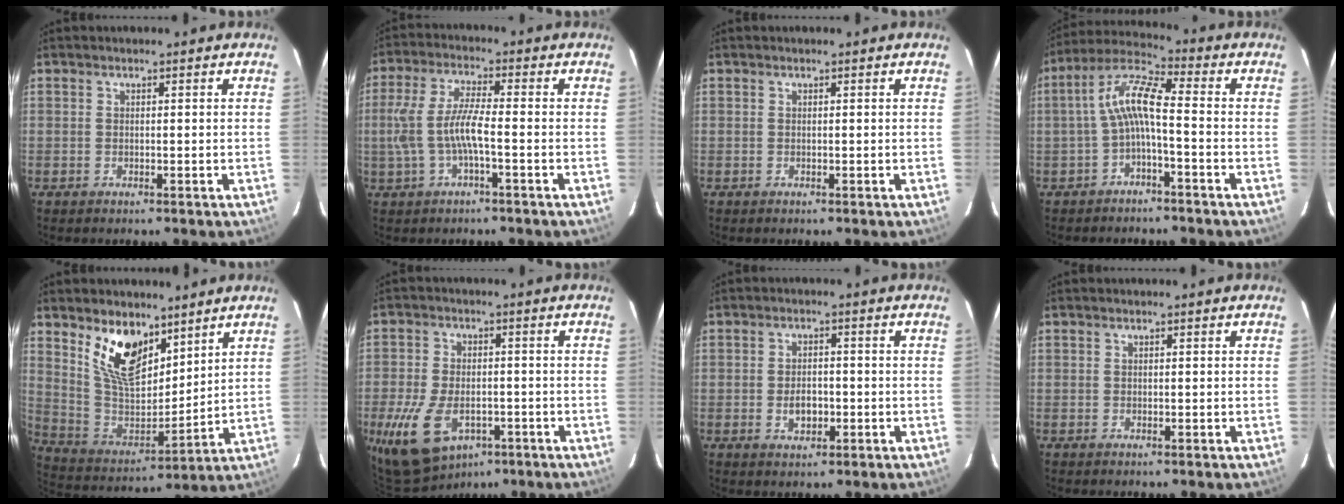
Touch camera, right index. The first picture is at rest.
{"total": 7.9, "force": [-1.8, 1.4, 7.5], "torque": [-0.163, 0.005, -0.027]}
{"total": 0.0}
{"total": 7.9, "force": [-1.7, 1.4, 7.5], "torque": [-0.172, 0.022, -0.035]}
{"total": 14.5, "force": [9.0, 7.4, 8.5], "torque": [-0.166, -0.006, 0.181]}
{"total": 13.0, "force": [-6.2, 8.6, 7.5], "torque": [-0.172, -0.016, -0.089]}
{"total": 3.8, "force": [-1.0, 2.5, 2.7], "torque": [-0.050, 0.004, -0.013]}
{"total": 0.0}